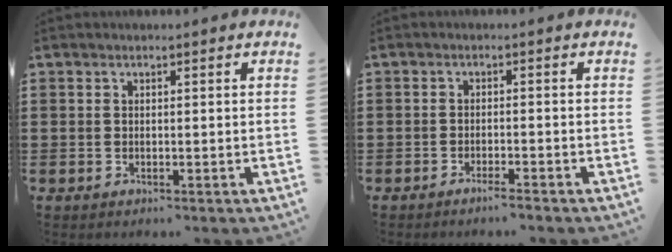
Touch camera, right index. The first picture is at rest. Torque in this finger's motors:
{"motor_torque": [0.42, 1.42, -0.11, -0.03]}